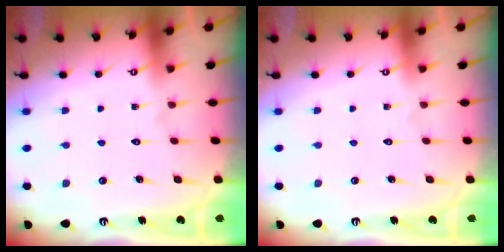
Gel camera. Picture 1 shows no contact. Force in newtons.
{"total": 0.0}